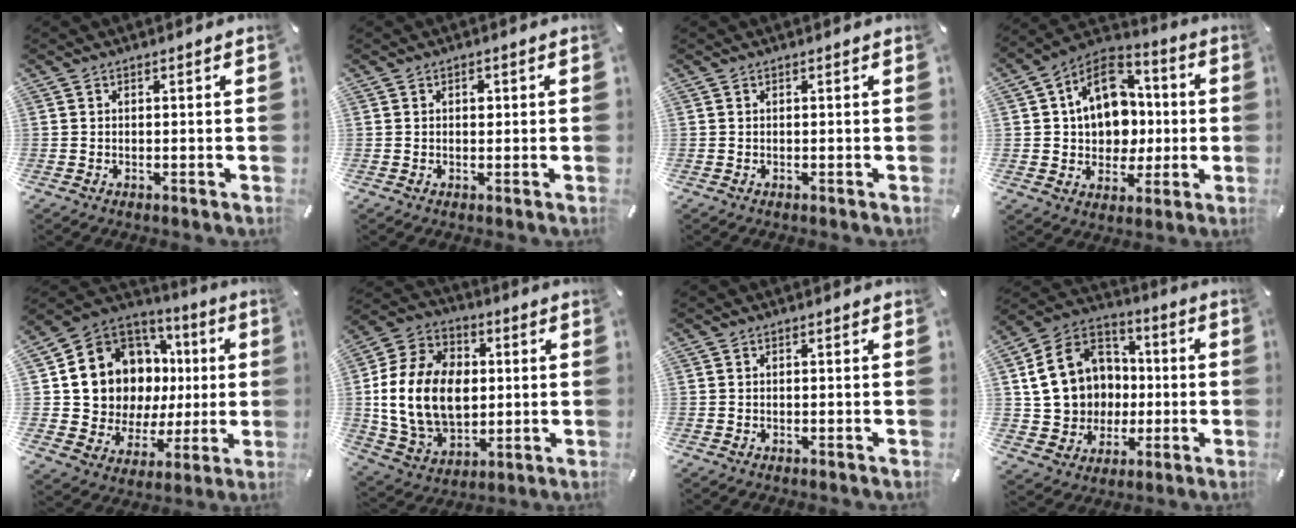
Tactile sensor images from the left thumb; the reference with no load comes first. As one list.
[{"total": 1.4, "force": [0.3, 1.0, 0.8], "torque": [-0.001, 0.000, -0.001]}, {"total": 0.0}, {"total": 14.8, "force": [1.8, 12.6, 7.6], "torque": [-0.135, -0.003, 0.041]}, {"total": 12.2, "force": [3.6, 10.9, 4.1], "torque": [-0.077, -0.057, 0.084]}, {"total": 18.8, "force": [0.3, 14.5, 12.0], "torque": [-0.265, 0.005, 0.006]}, {"total": 0.0}, {"total": 17.4, "force": [0.6, 16.0, 6.9], "torque": [-0.125, 0.008, 0.026]}]